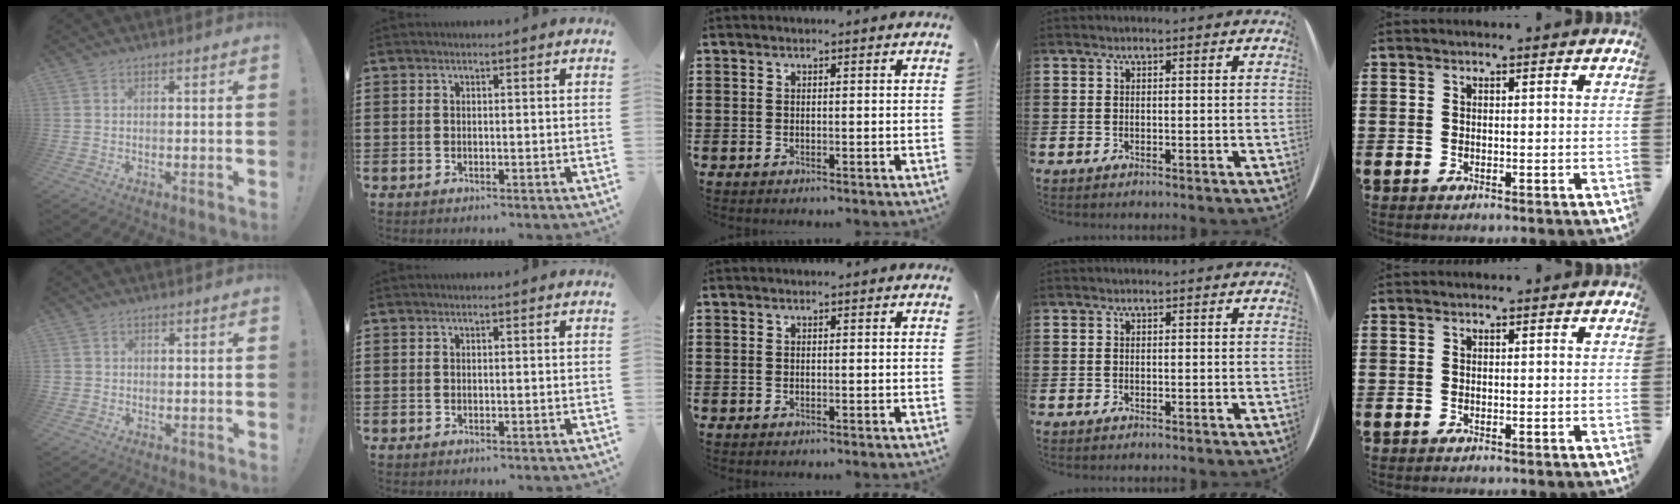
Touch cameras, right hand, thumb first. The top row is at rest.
{"thumb": {"total": 1.4, "force": [-0.1, 1.4, 0.2], "torque": [-0.008, 0.006, 0.000]}}